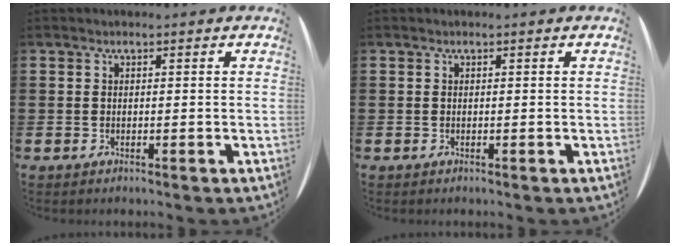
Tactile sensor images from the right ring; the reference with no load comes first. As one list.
[{"total": 0.0}]